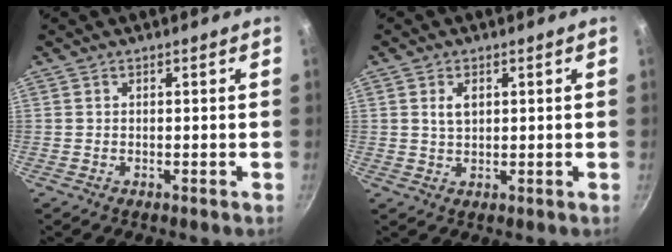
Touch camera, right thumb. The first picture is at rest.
{"total": 3.0, "force": [0.9, 1.8, 2.2], "torque": [-0.033, -0.002, 0.019]}